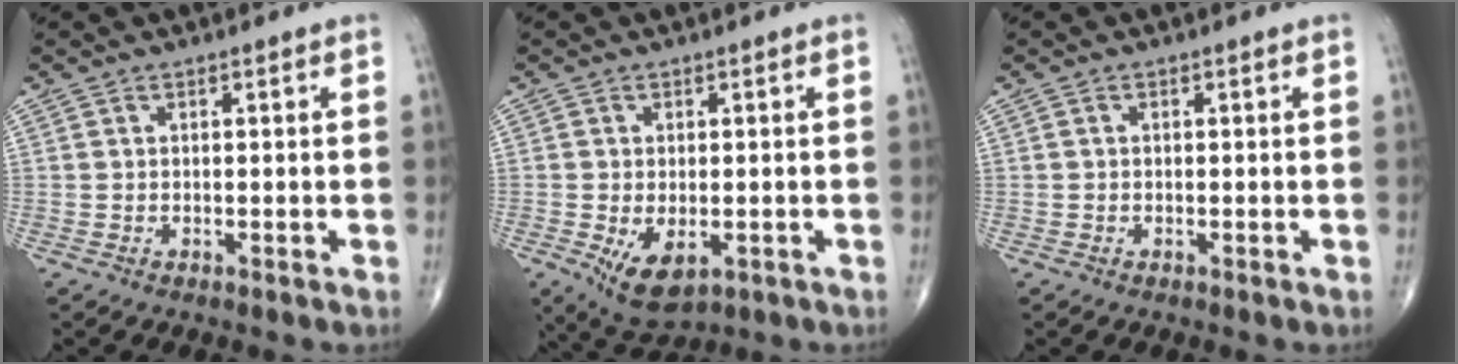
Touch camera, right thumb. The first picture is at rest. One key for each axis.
{"total": 7.2, "fx": -2.0, "fy": 3.9, "fz": 5.7, "tx": -0.094, "ty": -0.011, "tz": -0.021}
{"total": 0.0}